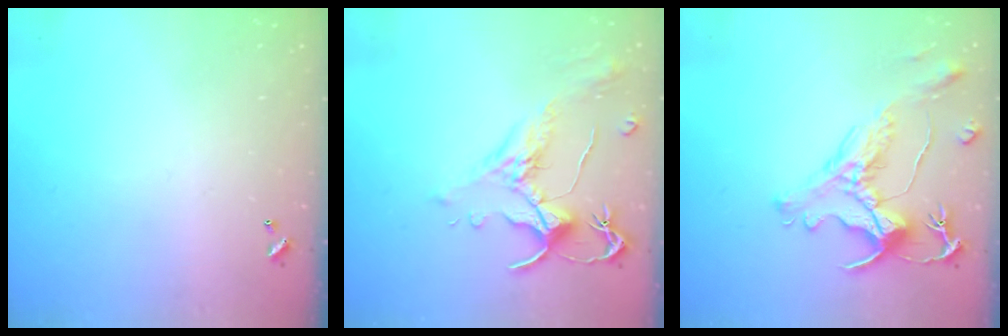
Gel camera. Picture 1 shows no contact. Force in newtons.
{"total": 1.8, "press": 1.2, "slide": 1.3}
{"total": 2.8, "press": 2.5, "slide": 1.3}